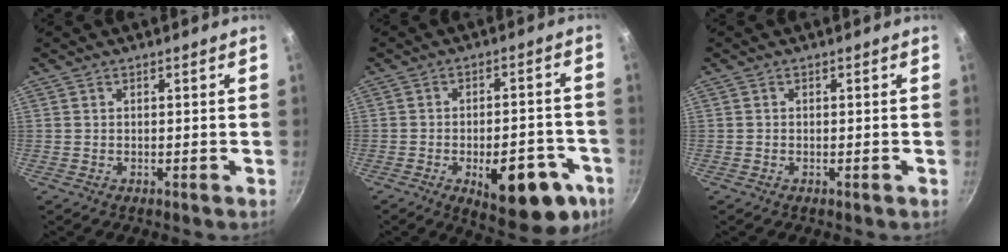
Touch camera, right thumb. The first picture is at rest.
{"total": 17.6, "force": [-6.9, 8.1, 14.0], "torque": [-0.139, 0.021, -0.081]}
{"total": 0.0}